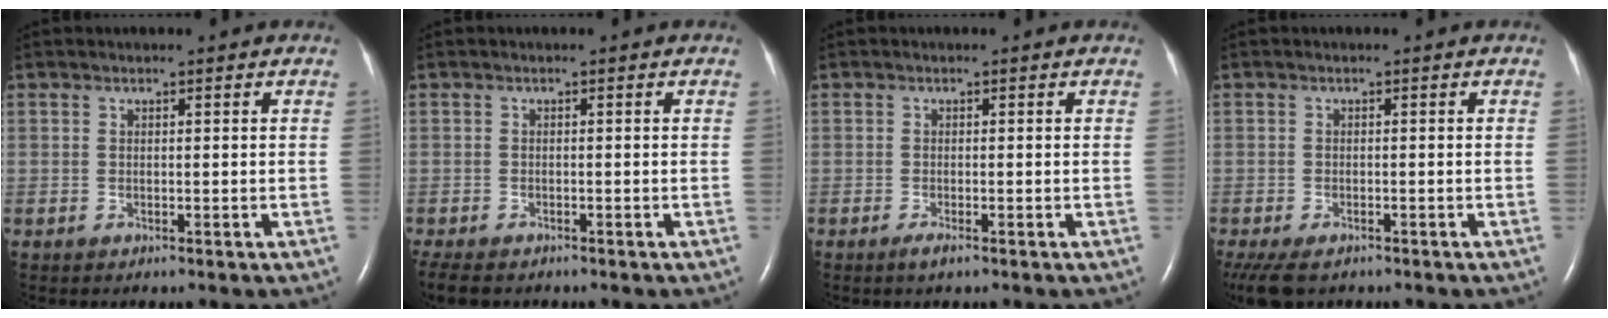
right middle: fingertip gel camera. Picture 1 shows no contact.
{"total": 5.1, "force": [-4.1, 2.0, 2.4], "torque": [-0.041, -0.012, -0.063]}
{"total": 1.3, "force": [-0.8, 0.1, 1.0], "torque": [-0.025, -0.005, -0.017]}
{"total": 6.9, "force": [-4.8, 3.3, 3.7], "torque": [-0.082, -0.013, -0.078]}